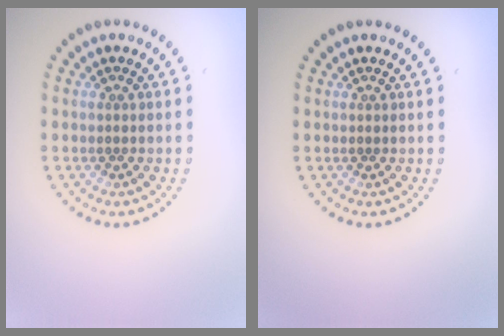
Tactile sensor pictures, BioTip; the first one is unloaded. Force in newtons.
{"total": 0.0}